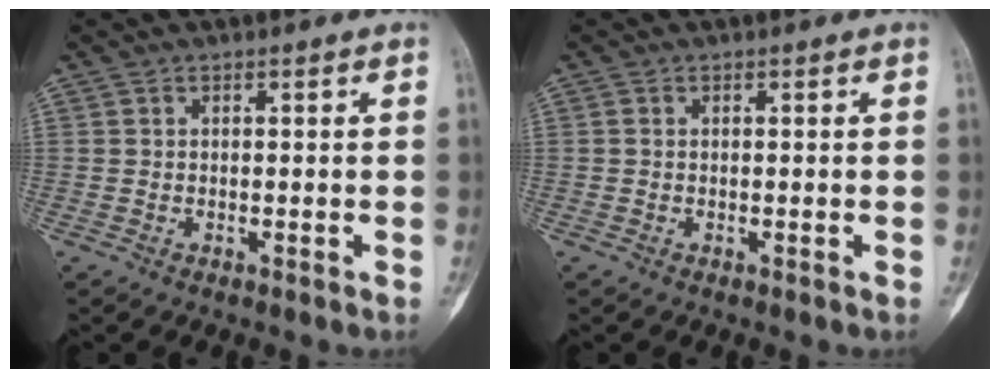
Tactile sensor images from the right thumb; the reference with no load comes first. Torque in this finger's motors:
{"motor_torque": [-0.08, -0.01, 0.10, -0.21, 0.07]}